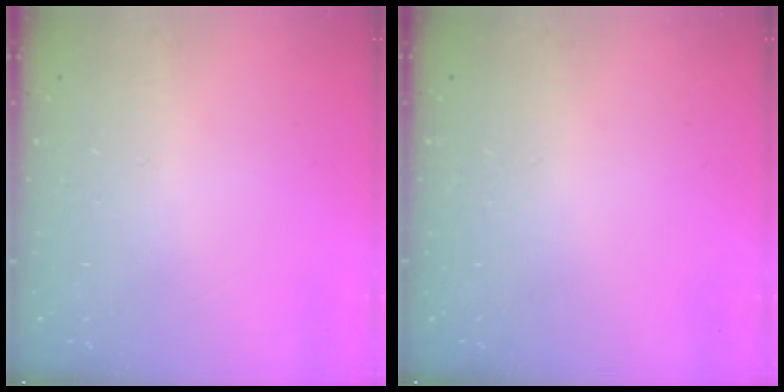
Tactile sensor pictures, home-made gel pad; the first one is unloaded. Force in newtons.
{"total": 0.0}